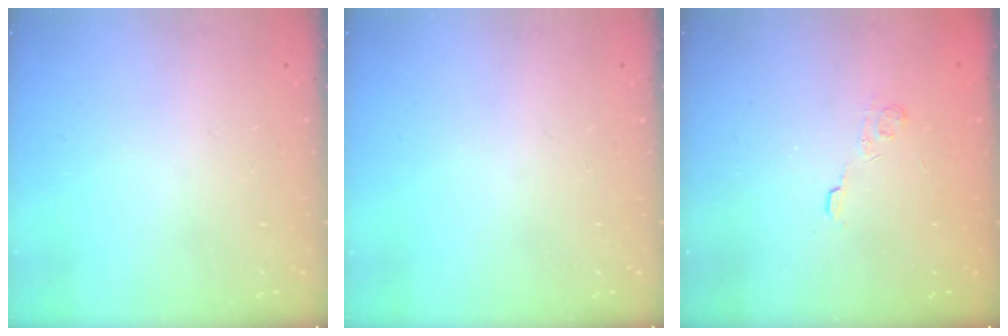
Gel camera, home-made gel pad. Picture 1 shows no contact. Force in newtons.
{"total": 0.0}
{"total": 2.8, "press": 2.4, "slide": 1.5}